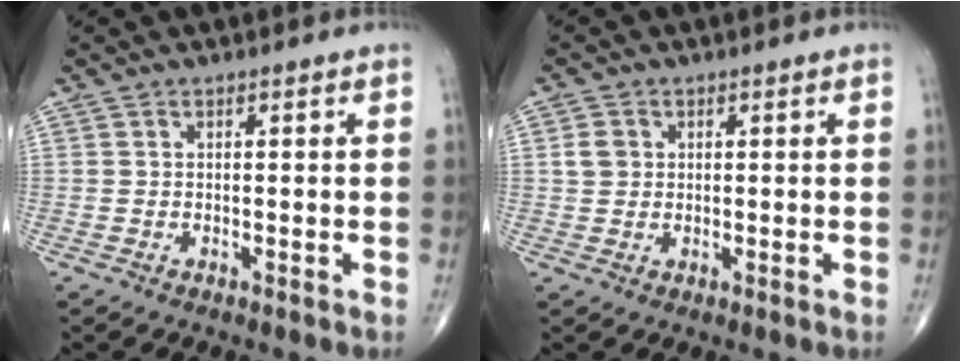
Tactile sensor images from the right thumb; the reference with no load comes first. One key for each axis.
{"total": 2.8, "fx": 0.6, "fy": 2.4, "fz": 1.3, "tx": -0.014, "ty": 0.003, "tz": 0.012}